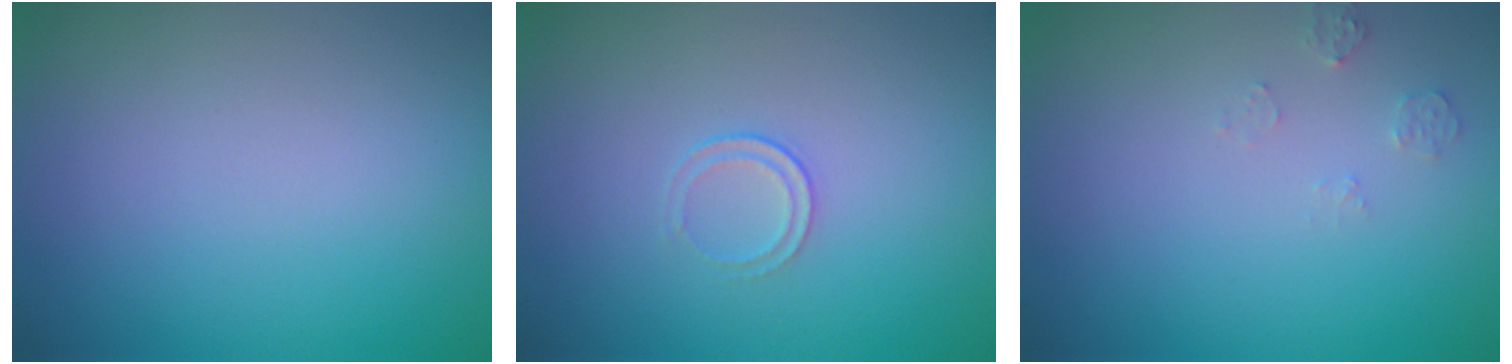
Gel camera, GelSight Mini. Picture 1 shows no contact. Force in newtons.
{"total": 1.0, "press": 0.5, "slide": 0.9}
{"total": 1.1, "press": 1.1, "slide": 0.1}